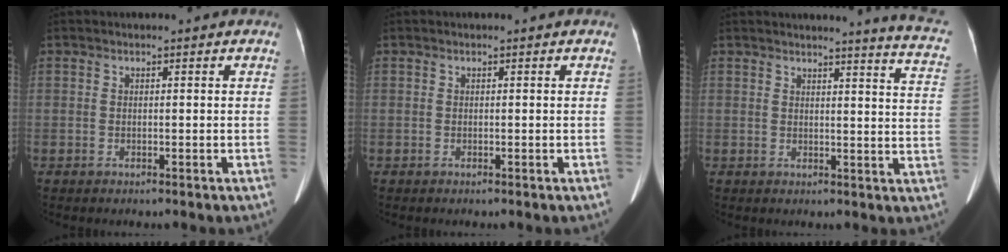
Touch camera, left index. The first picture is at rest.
{"total": 0.0}
{"total": 10.2, "force": [9.5, -0.7, 3.5], "torque": [-0.029, -0.071, 0.075]}